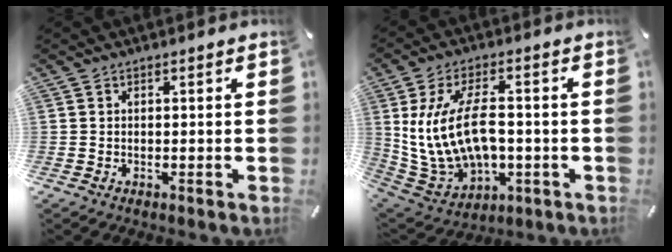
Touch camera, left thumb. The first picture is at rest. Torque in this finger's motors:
{"motor_torque": [2.52, 2.48, 1.39, 0.25, 0.42]}